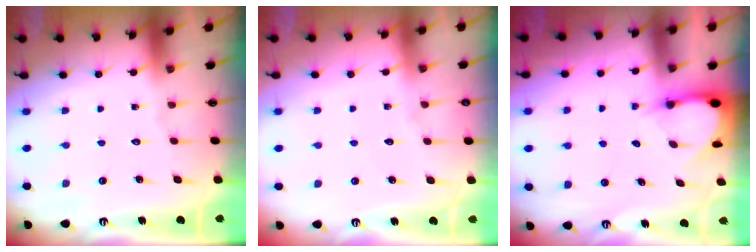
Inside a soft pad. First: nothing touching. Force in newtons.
{"total": 2.7, "press": 2.6, "slide": 0.5}
{"total": 2.8, "press": 2.8, "slide": 0.2}